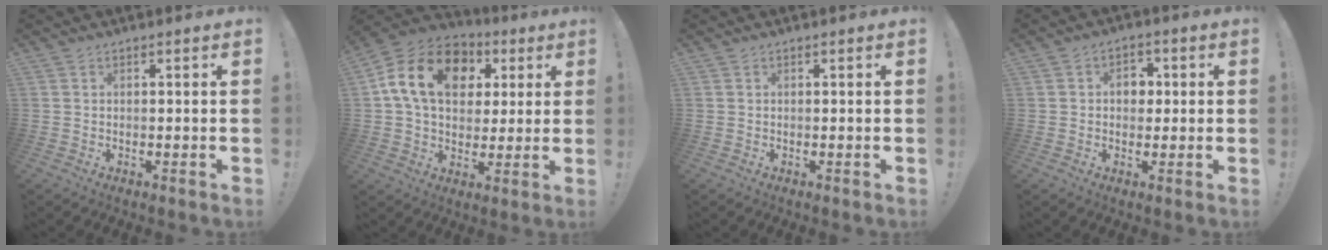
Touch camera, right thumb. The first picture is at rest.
{"total": 18.1, "force": [5.6, 12.7, 11.6], "torque": [-0.197, 0.000, 0.104]}
{"total": 0.0}
{"total": 5.5, "force": [0.4, 4.3, 3.4], "torque": [-0.043, 0.004, 0.003]}